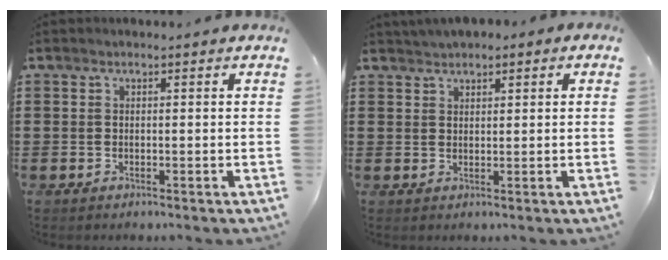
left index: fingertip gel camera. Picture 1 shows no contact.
{"total": 1.9, "force": [1.8, 0.7, 0.3], "torque": [-0.010, 0.006, 0.034]}